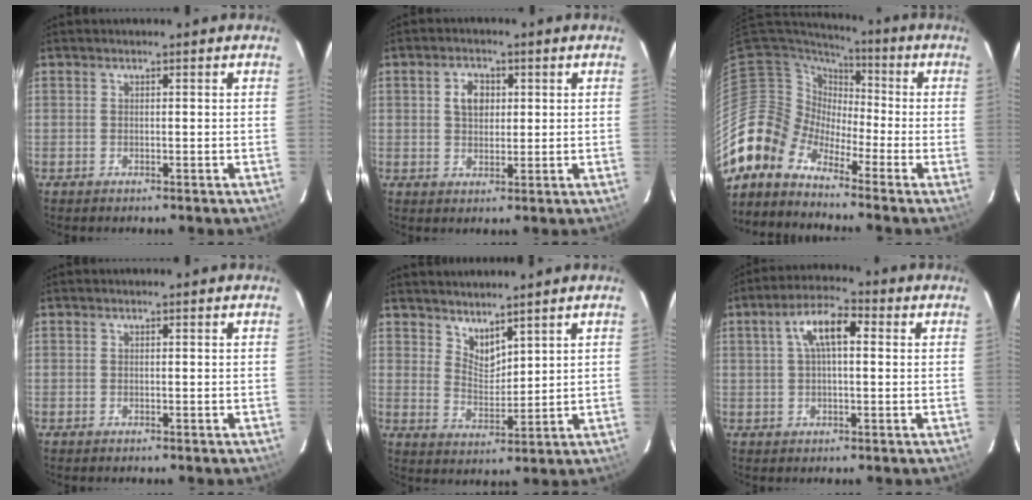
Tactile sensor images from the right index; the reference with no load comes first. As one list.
[{"total": 4.4, "force": [1.2, 3.2, 2.8], "torque": [-0.044, 0.011, 0.024]}, {"total": 7.5, "force": [-6.2, 4.2, -0.4], "torque": [0.004, 0.030, -0.148]}, {"total": 0.0}, {"total": 5.0, "force": [4.3, 1.7, 1.7], "torque": [-0.024, -0.007, 0.083]}, {"total": 7.9, "force": [1.9, 3.2, 6.9], "torque": [-0.130, 0.023, 0.033]}]